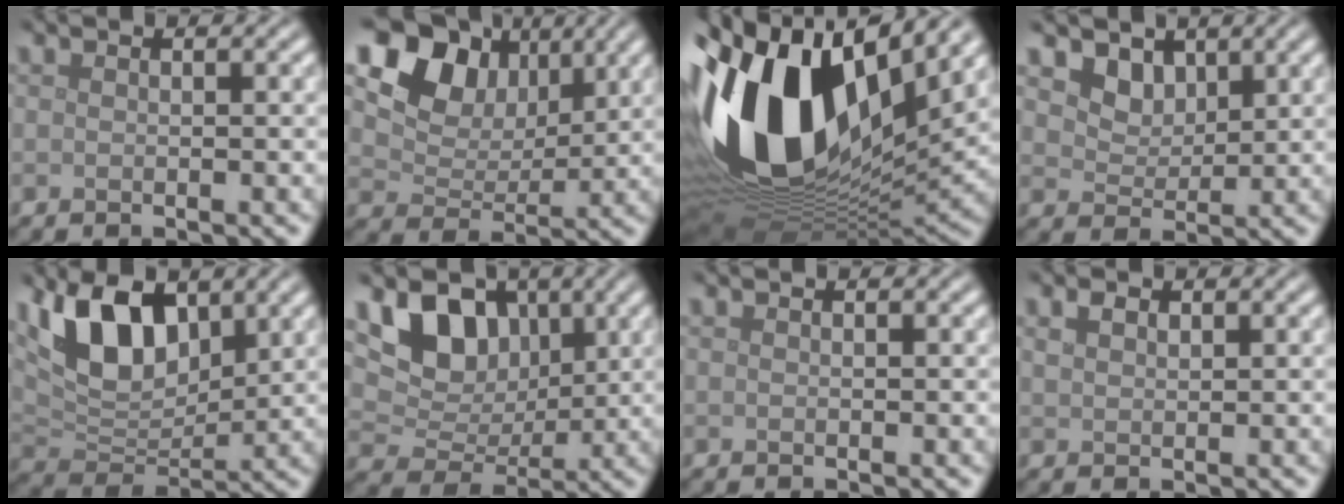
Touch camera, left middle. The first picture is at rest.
{"total": 10.7, "force": [5.5, 7.3, 5.5], "torque": [-0.117, 0.024, 0.086]}
{"total": 17.6, "force": [3.0, 10.2, 14.1], "torque": [-0.306, -0.004, 0.052]}
{"total": 3.6, "force": [2.2, 2.4, 1.4], "torque": [-0.041, -0.024, 0.053]}
{"total": 7.8, "force": [3.7, 4.2, 5.4], "torque": [-0.111, -0.003, 0.068]}
{"total": 6.6, "force": [2.5, 4.8, 3.7], "torque": [-0.061, -0.001, 0.029]}
{"total": 0.0}
{"total": 1.1, "force": [0.7, 0.7, 0.6], "torque": [-0.017, 0.001, 0.013]}